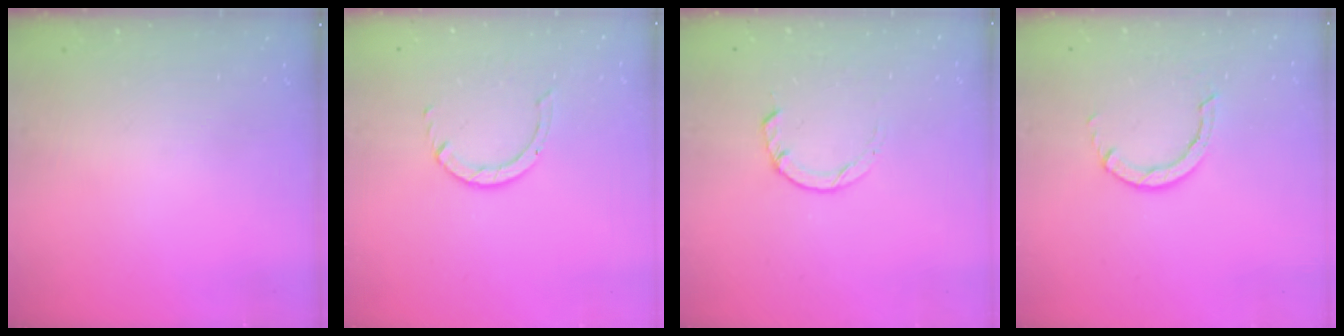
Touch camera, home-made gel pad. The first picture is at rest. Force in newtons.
{"total": 1.4, "press": 1.4, "slide": 0.2}
{"total": 4.0, "press": 3.9, "slide": 0.7}
{"total": 2.8, "press": 2.8, "slide": 0.2}